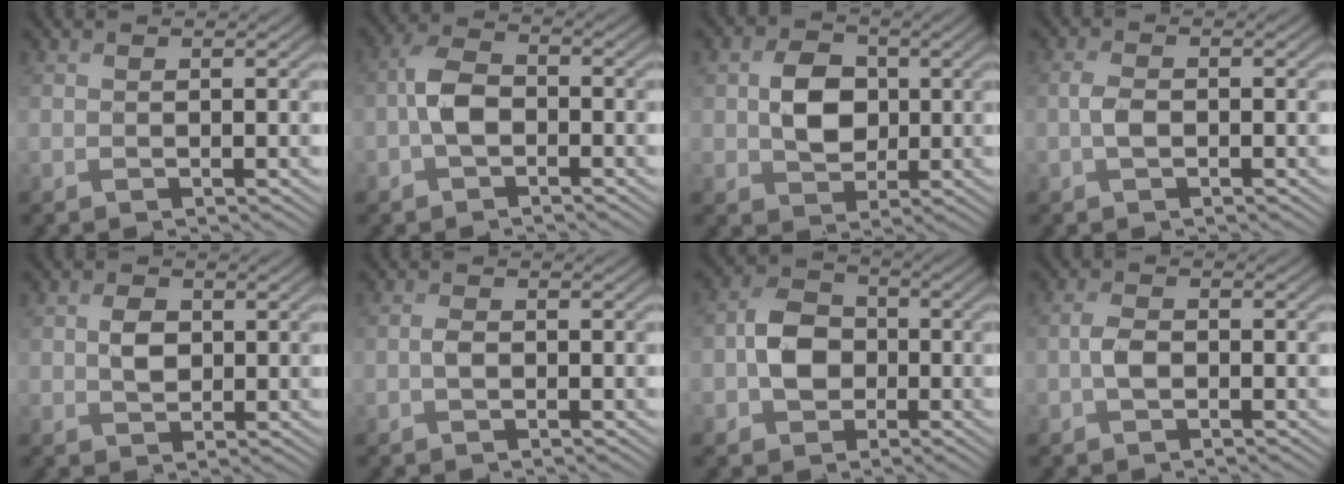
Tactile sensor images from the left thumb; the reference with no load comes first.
{"total": 4.5, "force": [-1.5, 2.6, 3.3], "torque": [-0.070, 0.010, -0.040]}
{"total": 5.7, "force": [0.3, 4.5, 3.4], "torque": [-0.069, 0.002, 0.000]}
{"total": 1.9, "force": [-0.6, 1.0, 1.5], "torque": [-0.034, 0.003, -0.015]}
{"total": 2.7, "force": [0.4, 1.9, 1.8], "torque": [-0.038, -0.001, 0.007]}
{"total": 1.2, "force": [-0.4, 0.6, 1.0], "torque": [-0.020, 0.003, -0.011]}
{"total": 5.8, "force": [-1.3, 4.7, 3.1], "torque": [-0.057, 0.006, -0.036]}
{"total": 2.3, "force": [-0.9, 1.2, 1.7], "torque": [-0.036, 0.005, -0.022]}